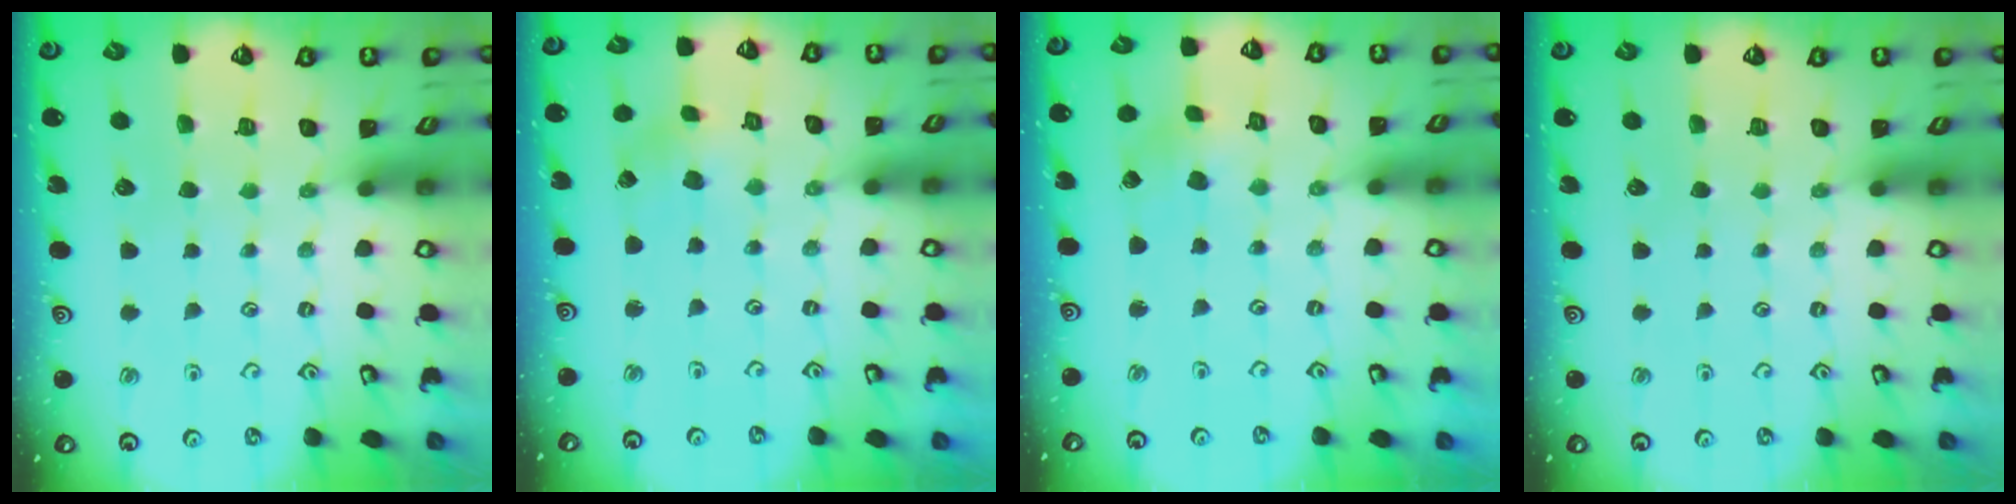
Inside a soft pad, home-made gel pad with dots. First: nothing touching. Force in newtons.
{"total": 1.8, "press": 1.7, "slide": 0.3}
{"total": 1.9, "press": 1.9, "slide": 0.2}
{"total": 0.0}